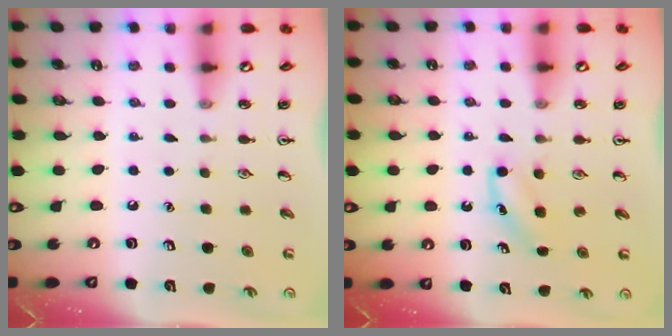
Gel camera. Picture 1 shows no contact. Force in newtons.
{"total": 3.6, "press": 3.4, "slide": 1.2}